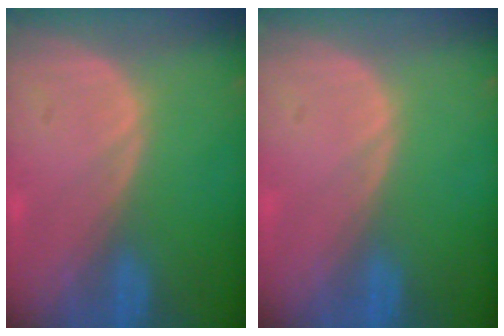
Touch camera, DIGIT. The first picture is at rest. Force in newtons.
{"total": 0.0}